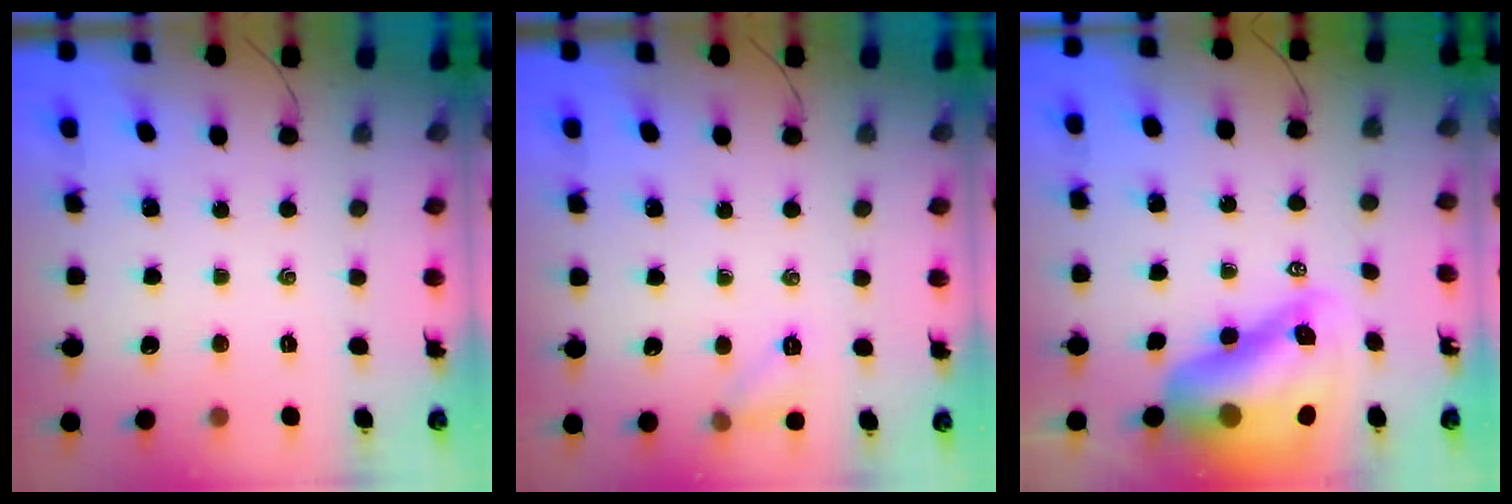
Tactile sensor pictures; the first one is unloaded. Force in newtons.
{"total": 6.6, "press": 6.5, "slide": 1.3}
{"total": 17.0, "press": 16.3, "slide": 4.8}